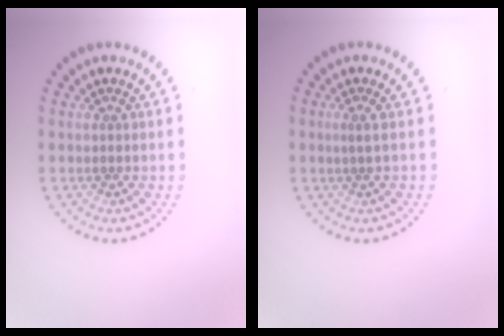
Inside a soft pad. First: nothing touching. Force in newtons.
{"total": 0.6, "press": 0.3, "slide": 0.5}